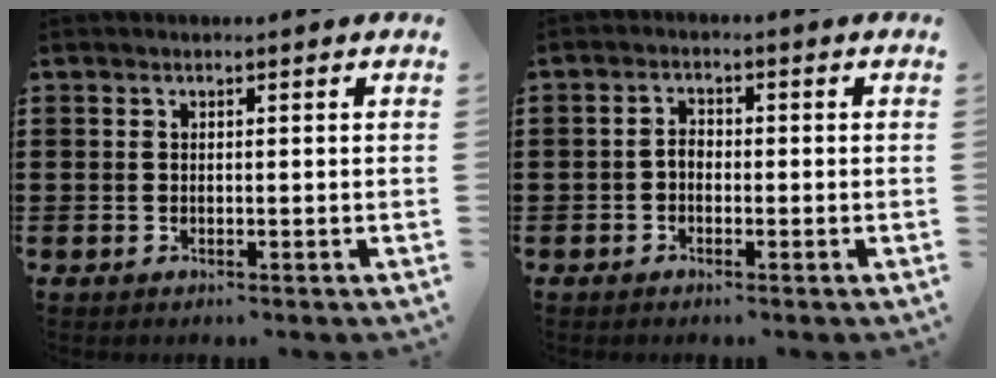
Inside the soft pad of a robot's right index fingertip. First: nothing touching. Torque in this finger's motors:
{"motor_torque": [0.41, -0.19, 0.19, 0.05]}